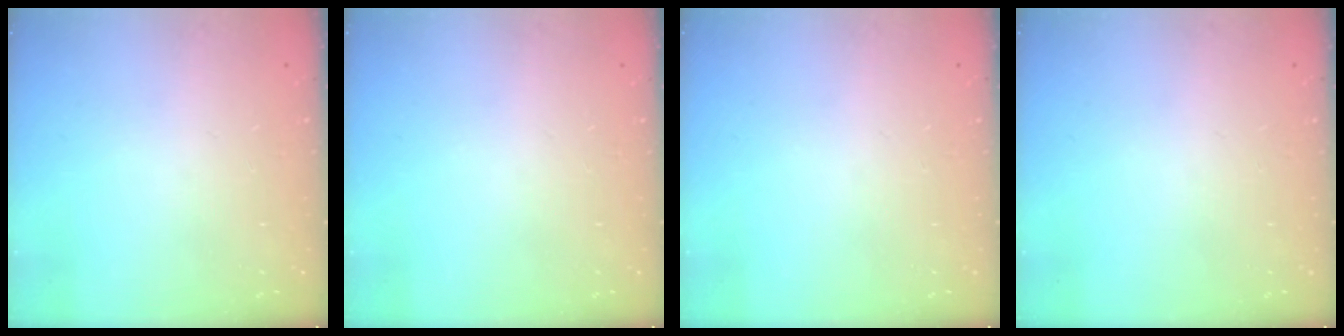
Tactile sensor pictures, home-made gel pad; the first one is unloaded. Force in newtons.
{"total": 0.0}
{"total": 0.0}
{"total": 0.0}